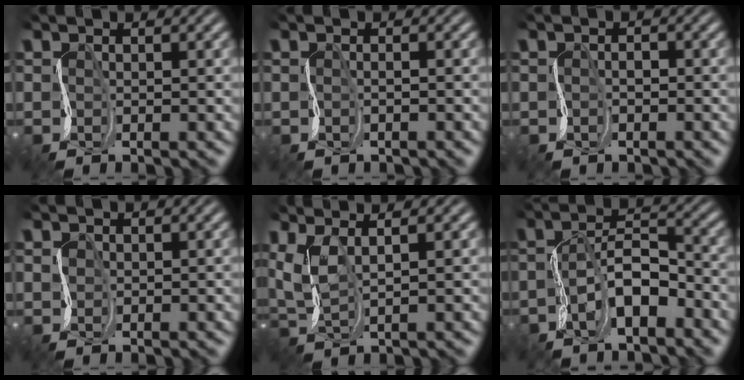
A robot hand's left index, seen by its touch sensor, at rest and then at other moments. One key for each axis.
{"total": 0.8, "fx": 0.2, "fy": -0.2, "fz": -0.7, "tx": 0.003, "ty": 0.002, "tz": -0.007}
{"total": 1.3, "fx": 0.0, "fy": -0.5, "fz": -1.2, "tx": 0.003, "ty": 0.005, "tz": -0.001}
{"total": 0.7, "fx": -0.4, "fy": -0.4, "fz": -0.5, "tx": -0.014, "ty": 0.001, "tz": -0.002}
{"total": 2.7, "fx": 2.2, "fy": 0.5, "fz": 1.6, "tx": -0.056, "ty": 0.017, "tz": 0.043}
{"total": 3.3, "fx": -2.4, "fy": 1.1, "fz": 1.9, "tx": -0.056, "ty": 0.017, "tz": -0.048}